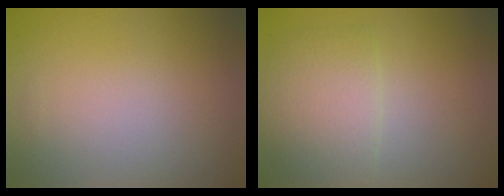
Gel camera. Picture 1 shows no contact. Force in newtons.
{"total": 3.6, "press": 3.6, "slide": 0.1}